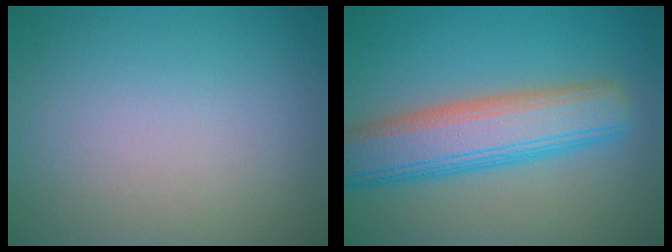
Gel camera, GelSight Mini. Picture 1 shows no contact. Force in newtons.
{"total": 7.5, "press": 7.5, "slide": 0.2}